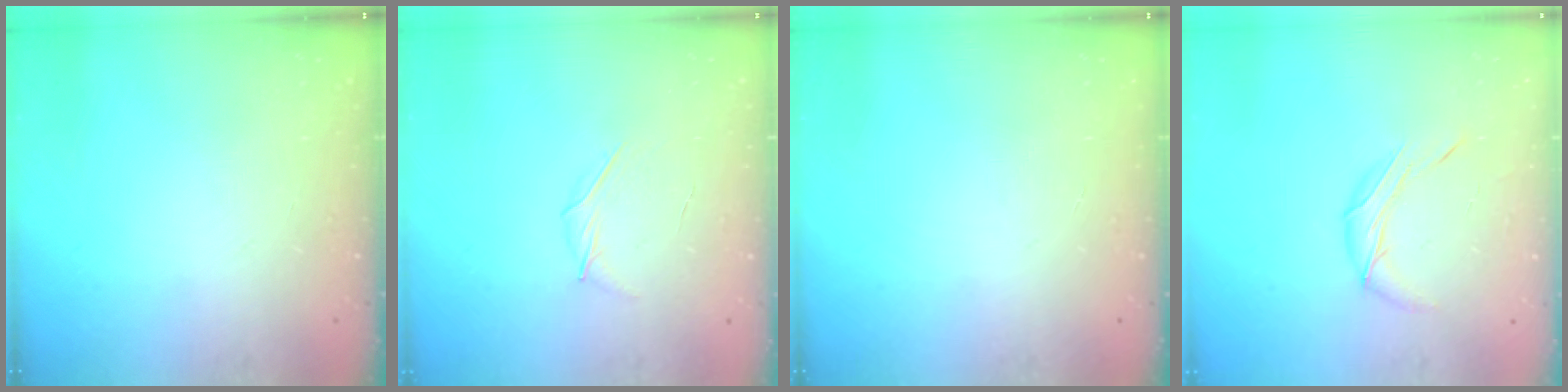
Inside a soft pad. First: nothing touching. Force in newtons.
{"total": 4.1, "press": 3.9, "slide": 1.1}
{"total": 0.0}
{"total": 7.0, "press": 7.0, "slide": 0.3}